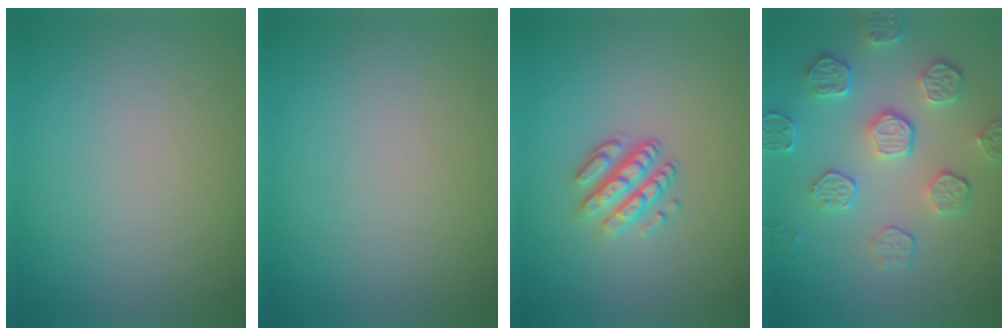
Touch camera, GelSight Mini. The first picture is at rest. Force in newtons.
{"total": 0.0}
{"total": 3.3, "press": 2.3, "slide": 2.3}
{"total": 4.6, "press": 3.9, "slide": 2.5}